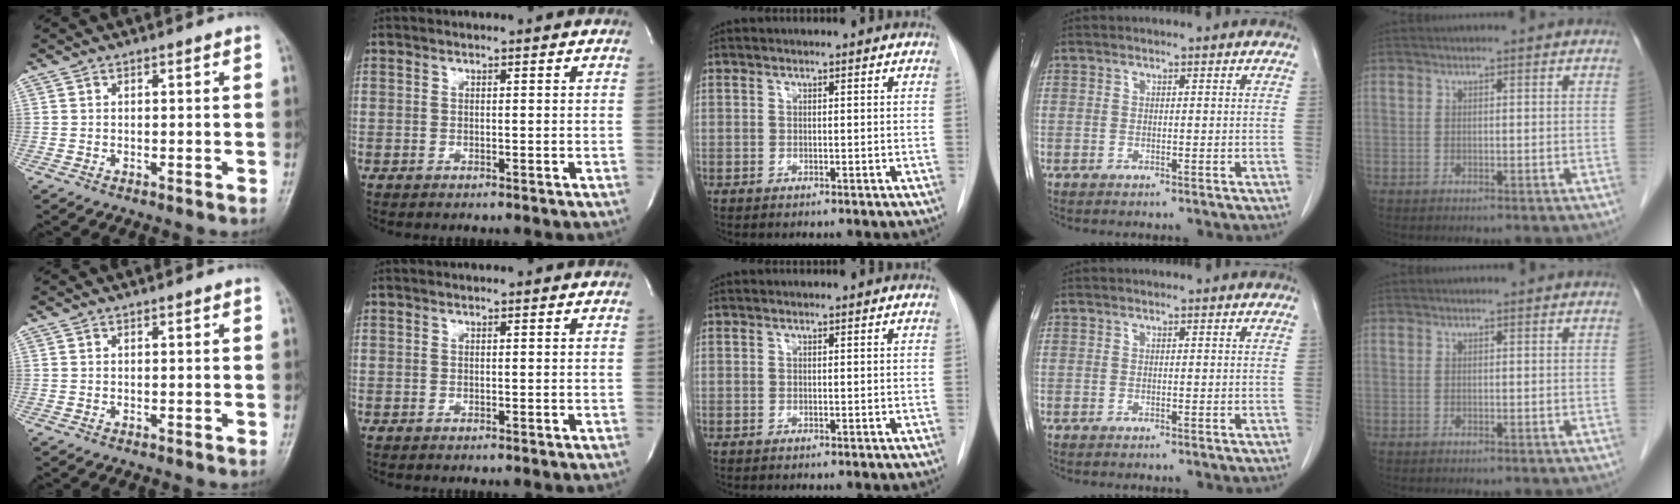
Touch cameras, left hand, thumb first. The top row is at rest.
{}